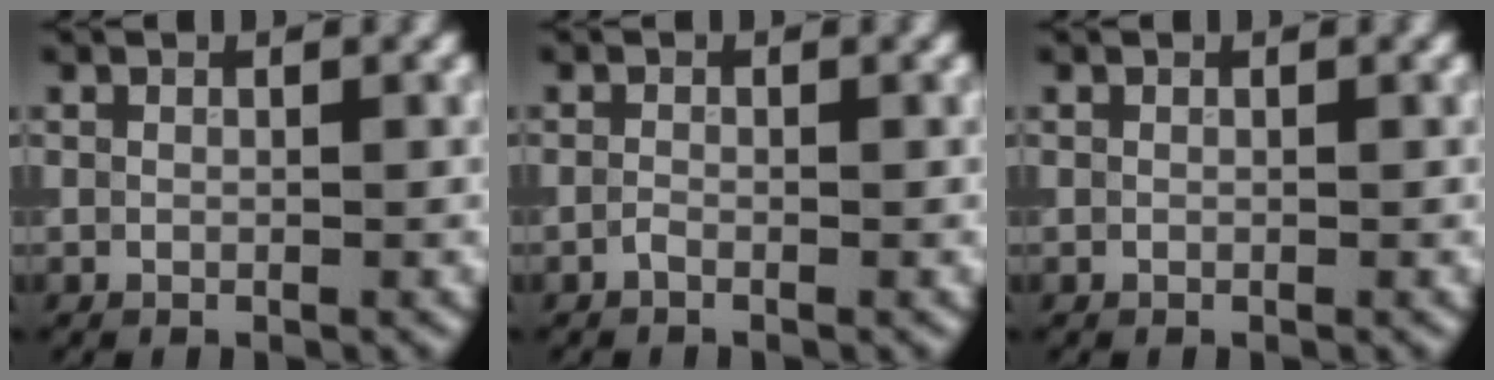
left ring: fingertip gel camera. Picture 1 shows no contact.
{"total": 0.5, "force": [-0.4, 0.1, 0.3], "torque": [-0.007, 0.000, -0.010]}
{"total": 0.0}